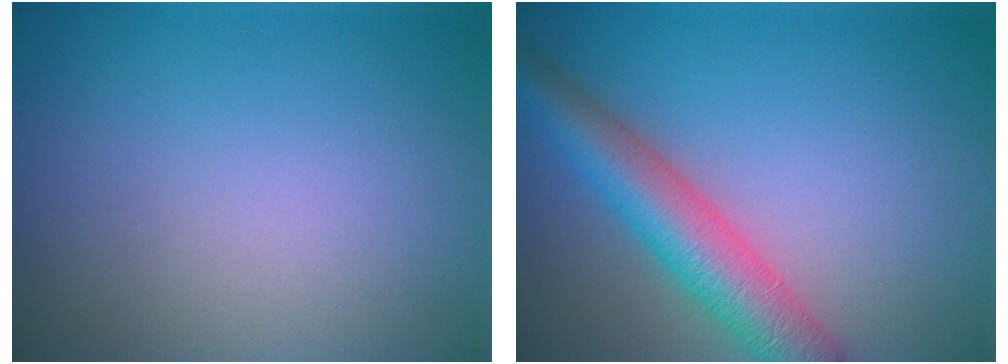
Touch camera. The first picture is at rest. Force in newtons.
{"total": 6.1, "press": 6.1, "slide": 0.2}